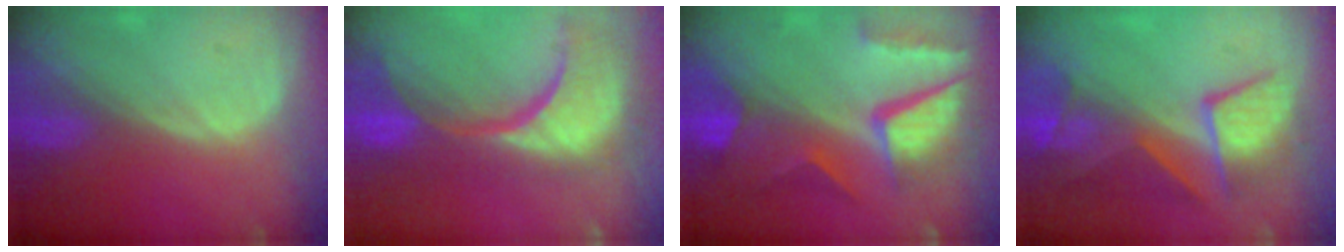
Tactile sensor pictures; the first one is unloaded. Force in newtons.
{"total": 15.4, "press": 12.1, "slide": 9.6}
{"total": 11.1, "press": 9.1, "slide": 6.3}
{"total": 9.6, "press": 8.7, "slide": 4.1}